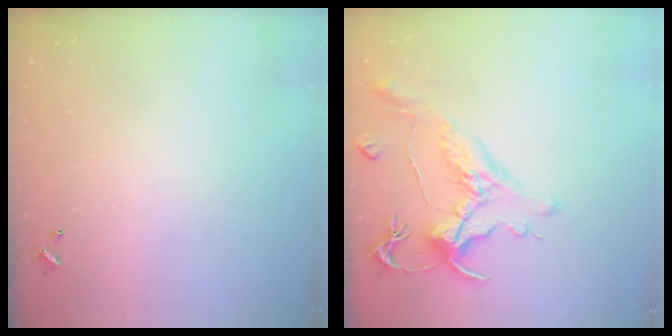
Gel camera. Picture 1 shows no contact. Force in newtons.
{"total": 1.5, "press": 0.4, "slide": 1.5}